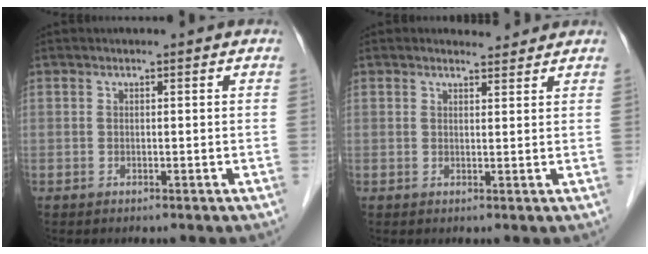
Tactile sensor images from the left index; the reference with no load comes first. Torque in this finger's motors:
{"motor_torque": [0.53, -0.65, 0.12, 0.01]}